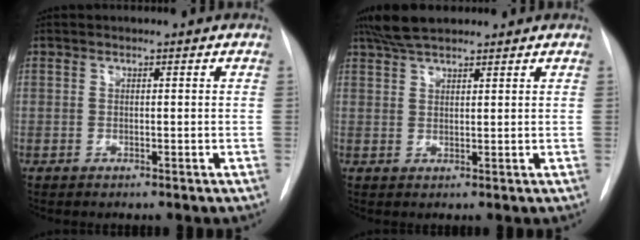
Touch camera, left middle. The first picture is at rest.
{"total": 5.9, "force": [4.9, 1.4, 2.9], "torque": [-0.058, 0.024, 0.090]}